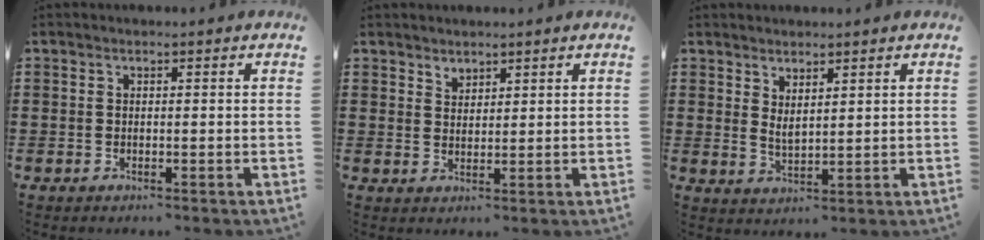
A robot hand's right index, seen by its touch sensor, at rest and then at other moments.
{"total": 2.0, "force": [1.8, 1.0, -0.1], "torque": [-0.003, 0.003, 0.035]}
{"total": 2.3, "force": [1.8, 0.7, 1.2], "torque": [-0.026, 0.001, 0.033]}